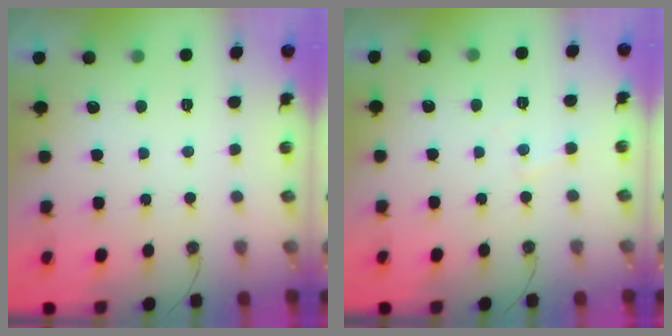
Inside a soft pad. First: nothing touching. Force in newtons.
{"total": 3.7, "press": 3.7, "slide": 0.5}